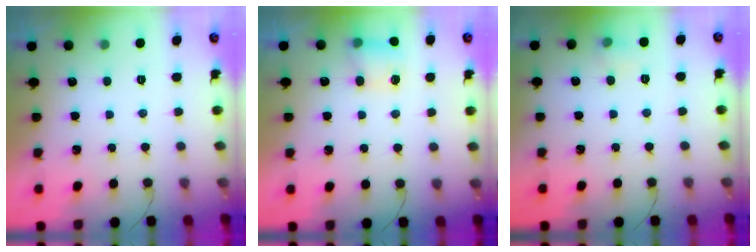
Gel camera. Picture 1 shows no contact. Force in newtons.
{"total": 4.7, "press": 4.7, "slide": 0.6}
{"total": 4.5, "press": 4.2, "slide": 1.6}